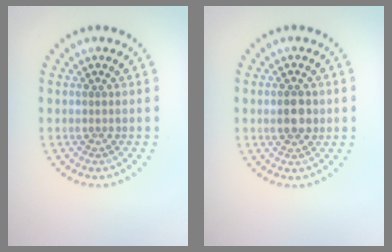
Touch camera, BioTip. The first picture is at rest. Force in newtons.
{"total": 2.5, "press": 2.5, "slide": 0.2}